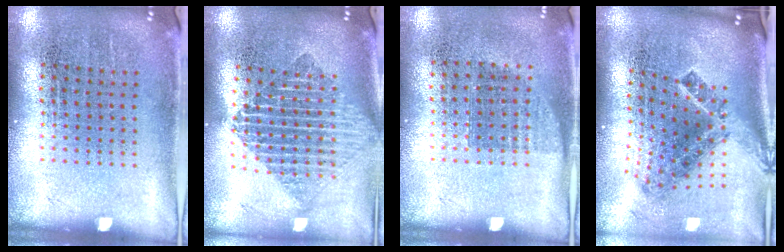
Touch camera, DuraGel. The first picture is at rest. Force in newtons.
{"total": 1.9, "press": 1.6, "slide": 1.0}
{"total": 0.7, "press": 0.6, "slide": 0.3}
{"total": 2.2, "press": 1.3, "slide": 1.7}